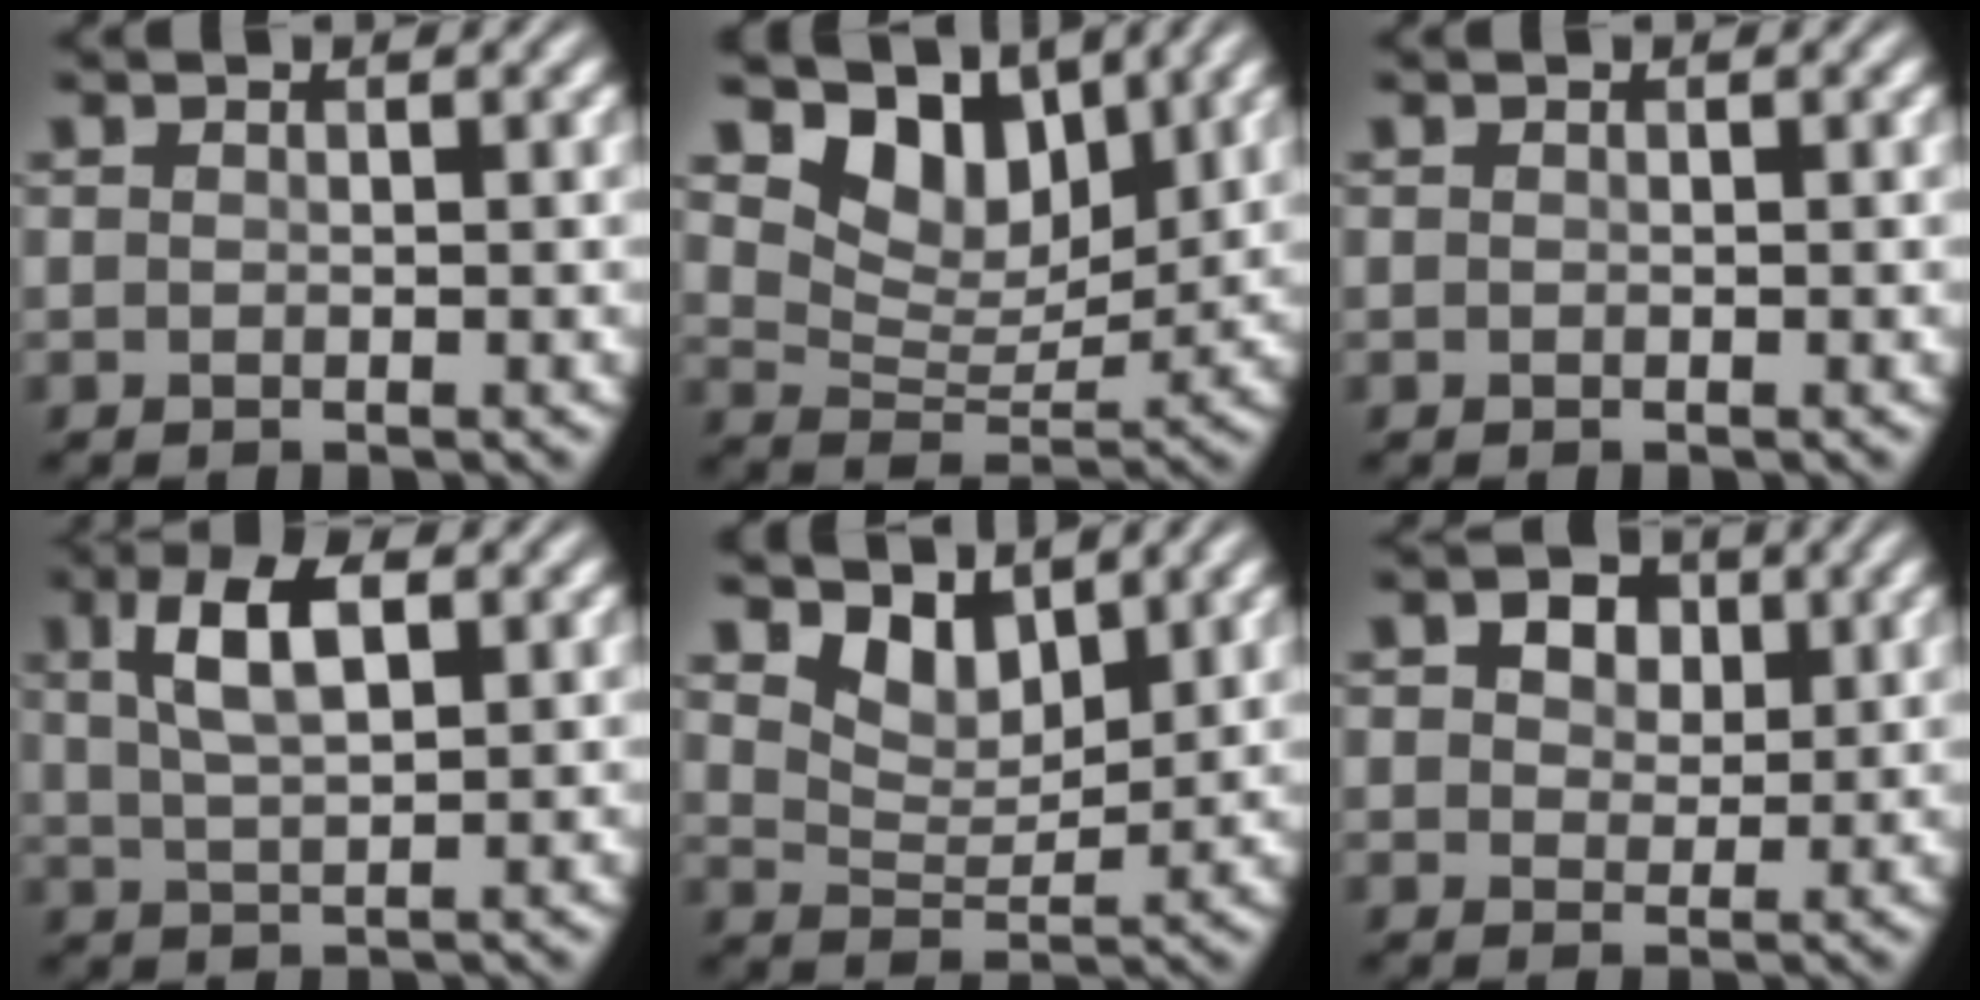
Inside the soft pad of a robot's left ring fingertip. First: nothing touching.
{"total": 6.6, "force": [4.6, 3.4, 3.3], "torque": [-0.062, -0.007, 0.072]}
{"total": 0.0}
{"total": 5.4, "force": [2.0, 2.3, 4.5], "torque": [-0.089, 0.009, 0.034]}
{"total": 3.5, "force": [2.8, 1.5, 1.4], "torque": [-0.039, -0.010, 0.048]}
{"total": 4.7, "force": [2.2, 3.1, 2.7], "torque": [-0.047, 0.008, 0.015]}